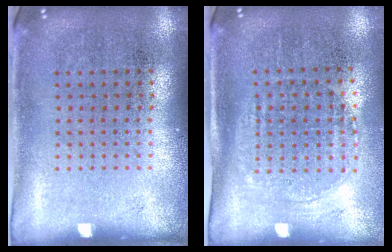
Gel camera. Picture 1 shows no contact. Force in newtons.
{"total": 1.5, "press": 1.2, "slide": 0.8}